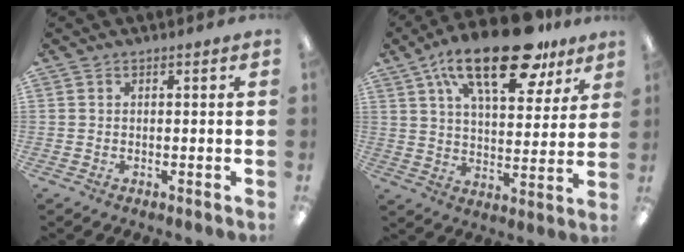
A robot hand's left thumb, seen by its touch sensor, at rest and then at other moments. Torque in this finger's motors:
{"motor_torque": [0.72, 0.80, 1.69, -1.09, 0.46]}